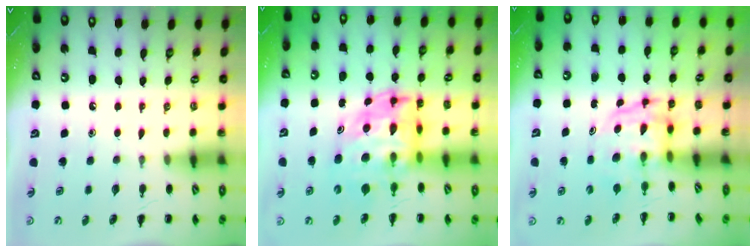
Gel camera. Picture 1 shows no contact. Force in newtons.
{"total": 11.0, "press": 10.6, "slide": 3.0}
{"total": 4.0, "press": 3.9, "slide": 0.7}